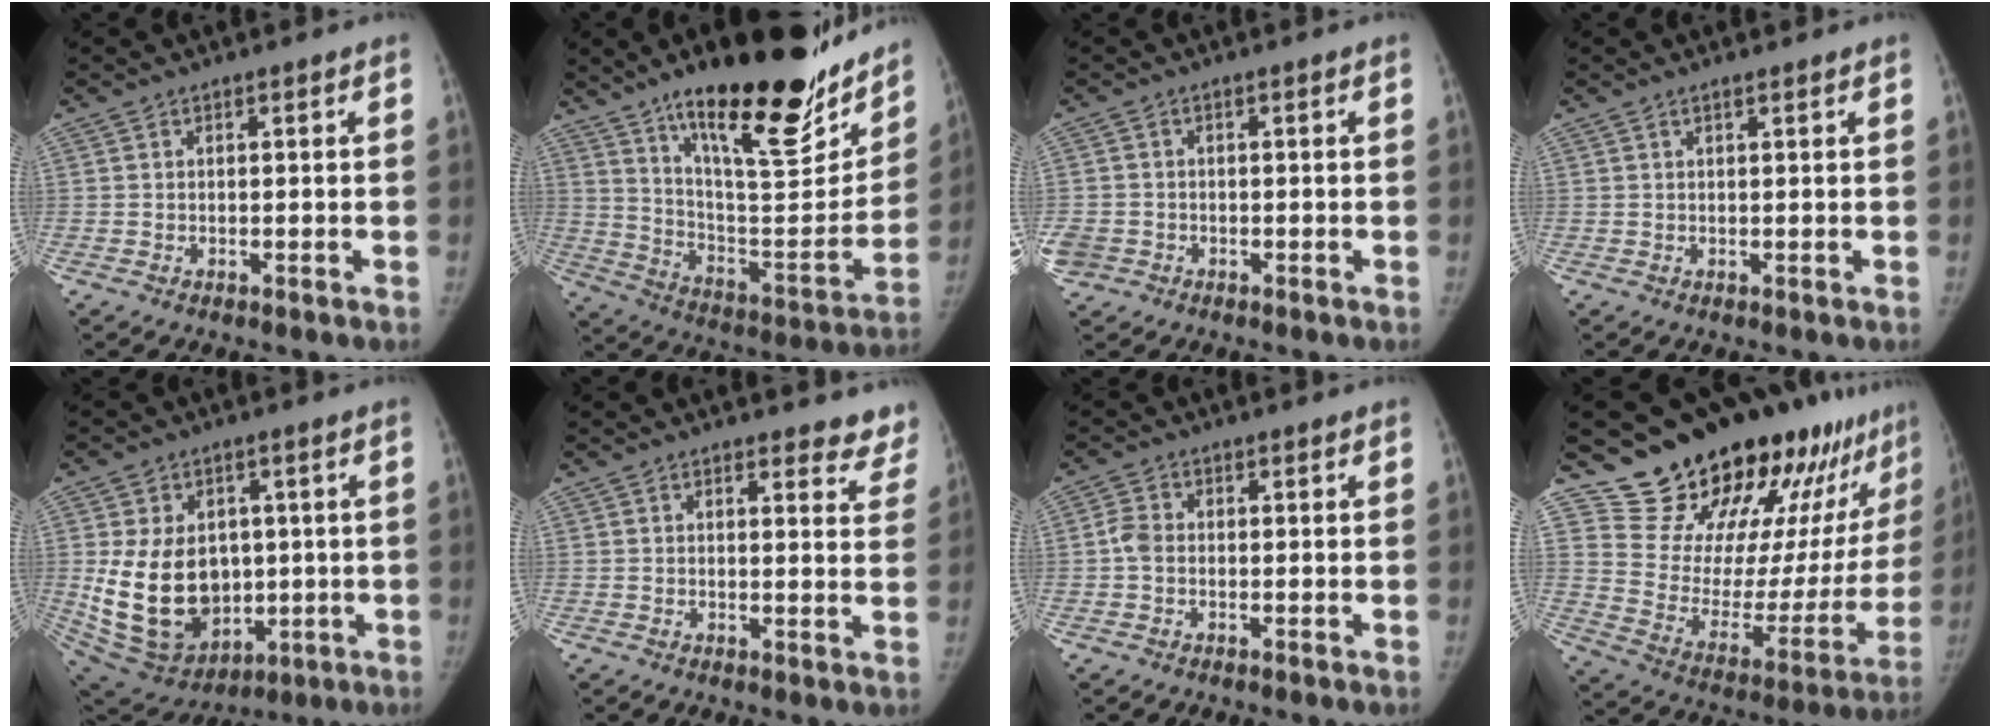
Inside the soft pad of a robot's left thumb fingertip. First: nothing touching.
{"total": 29.7, "force": [19.8, 8.6, 20.3], "torque": [-0.268, -0.090, 0.313]}
{"total": 4.6, "force": [-1.6, 4.0, 1.5], "torque": [-0.039, 0.010, -0.024]}
{"total": 0.9, "force": [0.7, 0.2, 0.6], "torque": [-0.010, -0.001, 0.011]}
{"total": 18.6, "force": [0.3, 13.7, 12.6], "torque": [-0.206, -0.010, 0.044]}
{"total": 7.8, "force": [7.2, 2.6, 1.3], "torque": [0.037, -0.033, 0.051]}
{"total": 2.8, "force": [-0.2, 2.1, 1.8], "torque": [-0.031, 0.006, -0.011]}
{"total": 27.8, "force": [22.8, 10.2, 12.2], "torque": [-0.130, -0.143, 0.325]}